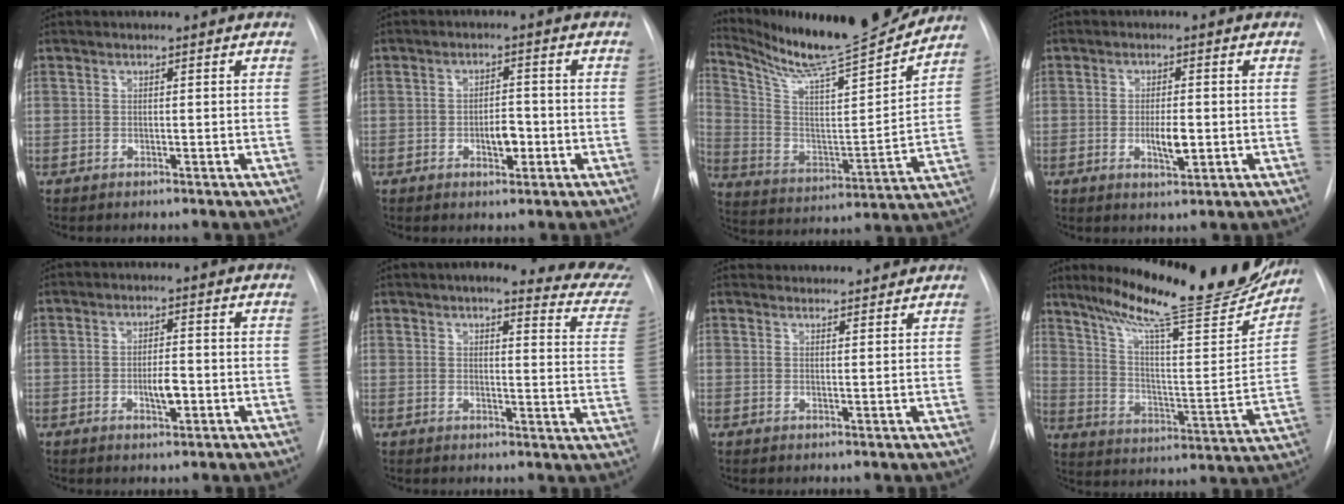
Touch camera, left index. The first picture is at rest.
{"total": 3.5, "force": [-1.1, 1.7, 2.9], "torque": [-0.039, 0.005, -0.013]}
{"total": 19.9, "force": [18.4, 0.6, 7.7], "torque": [-0.142, -0.043, 0.292]}
{"total": 3.9, "force": [-0.7, 1.1, 3.7], "torque": [-0.065, -0.003, -0.008]}
{"total": 3.4, "force": [-0.9, 1.0, 3.1], "torque": [-0.051, 0.001, -0.012]}
{"total": 16.3, "force": [14.6, 2.7, 6.7], "torque": [-0.059, -0.045, 0.143]}
{"total": 6.5, "force": [6.4, 1.2, 0.6], "torque": [-0.003, 0.025, 0.079]}
{"total": 26.1, "force": [21.8, 3.0, 14.0], "torque": [-0.219, -0.044, 0.306]}